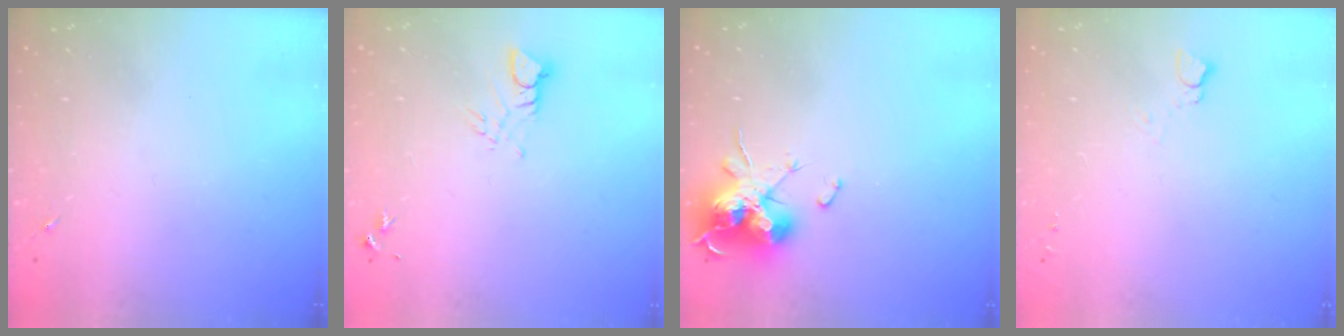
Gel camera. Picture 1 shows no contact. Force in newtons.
{"total": 3.4, "press": 3.4, "slide": 0.3}
{"total": 15.7, "press": 15.7, "slide": 0.1}
{"total": 2.8, "press": 2.7, "slide": 0.3}